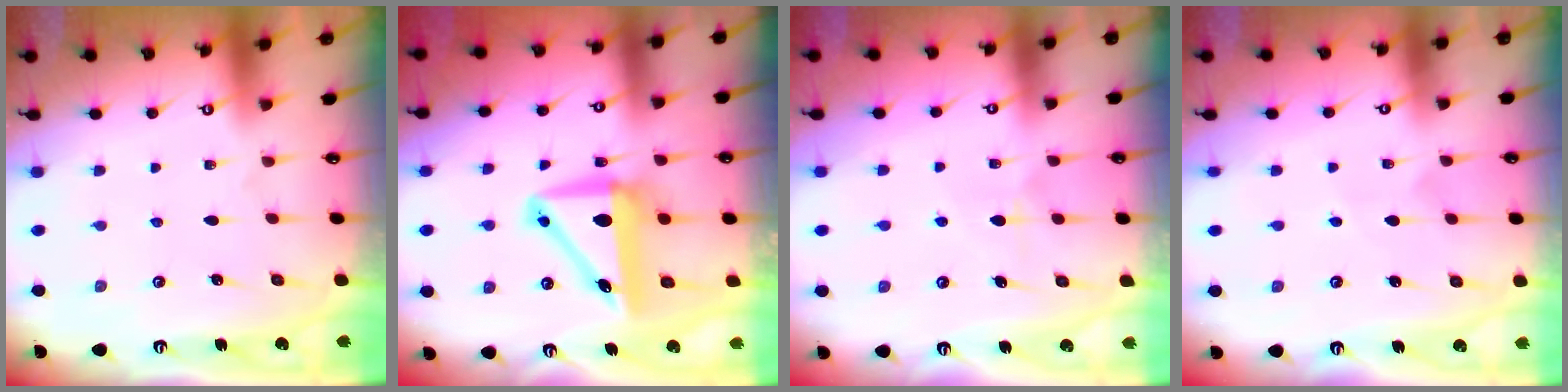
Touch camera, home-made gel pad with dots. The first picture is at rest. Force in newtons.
{"total": 10.3, "press": 10.1, "slide": 2.1}
{"total": 5.0, "press": 5.0, "slide": 0.7}
{"total": 3.4, "press": 3.3, "slide": 0.9}